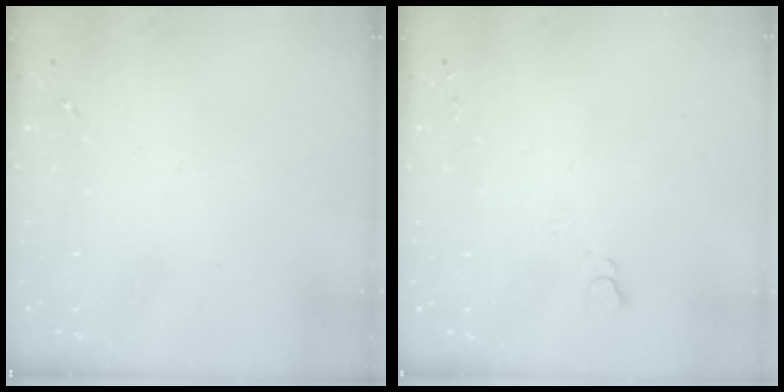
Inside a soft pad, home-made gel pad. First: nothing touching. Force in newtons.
{"total": 3.8, "press": 3.8, "slide": 0.3}